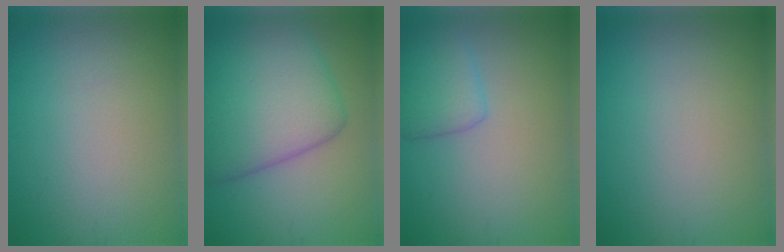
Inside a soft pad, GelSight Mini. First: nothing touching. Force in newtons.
{"total": 8.8, "press": 8.8, "slide": 0.5}
{"total": 2.7, "press": 2.7, "slide": 0.1}
{"total": 0.0}